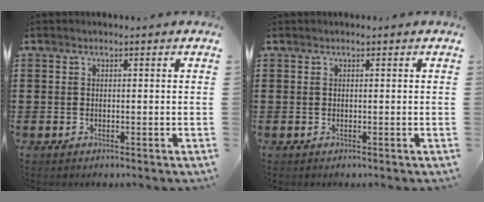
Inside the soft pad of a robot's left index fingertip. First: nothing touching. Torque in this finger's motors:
{"motor_torque": [2.05, 0.08, -0.05, 0.00]}